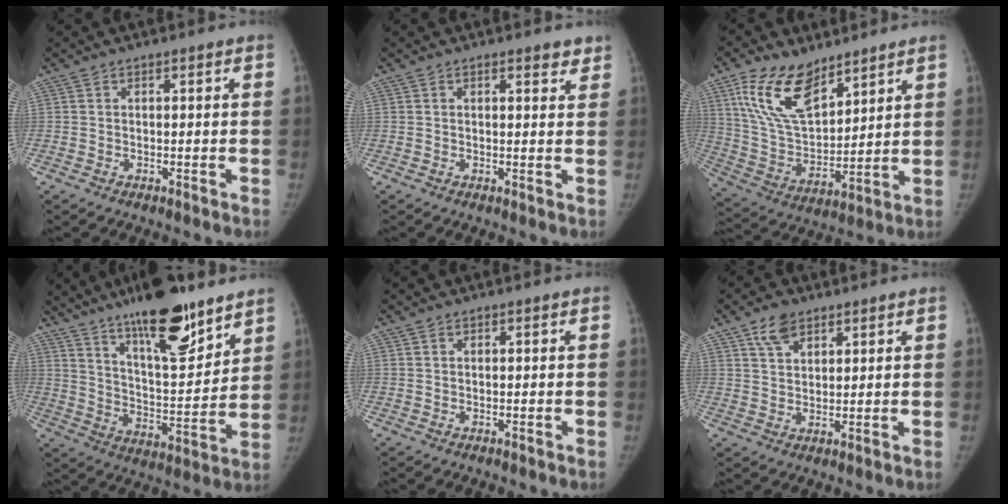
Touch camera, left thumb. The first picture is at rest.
{"total": 2.1, "force": [1.7, 0.8, 0.9], "torque": [0.002, -0.010, 0.019]}
{"total": 16.2, "force": [10.0, 8.1, 9.9], "torque": [-0.156, -0.045, 0.204]}
{"total": 20.5, "force": [14.3, 5.6, 13.5], "torque": [-0.192, -0.074, 0.239]}
{"total": 0.0}
{"total": 5.4, "force": [3.5, 3.1, 2.6], "torque": [-0.031, -0.017, 0.065]}